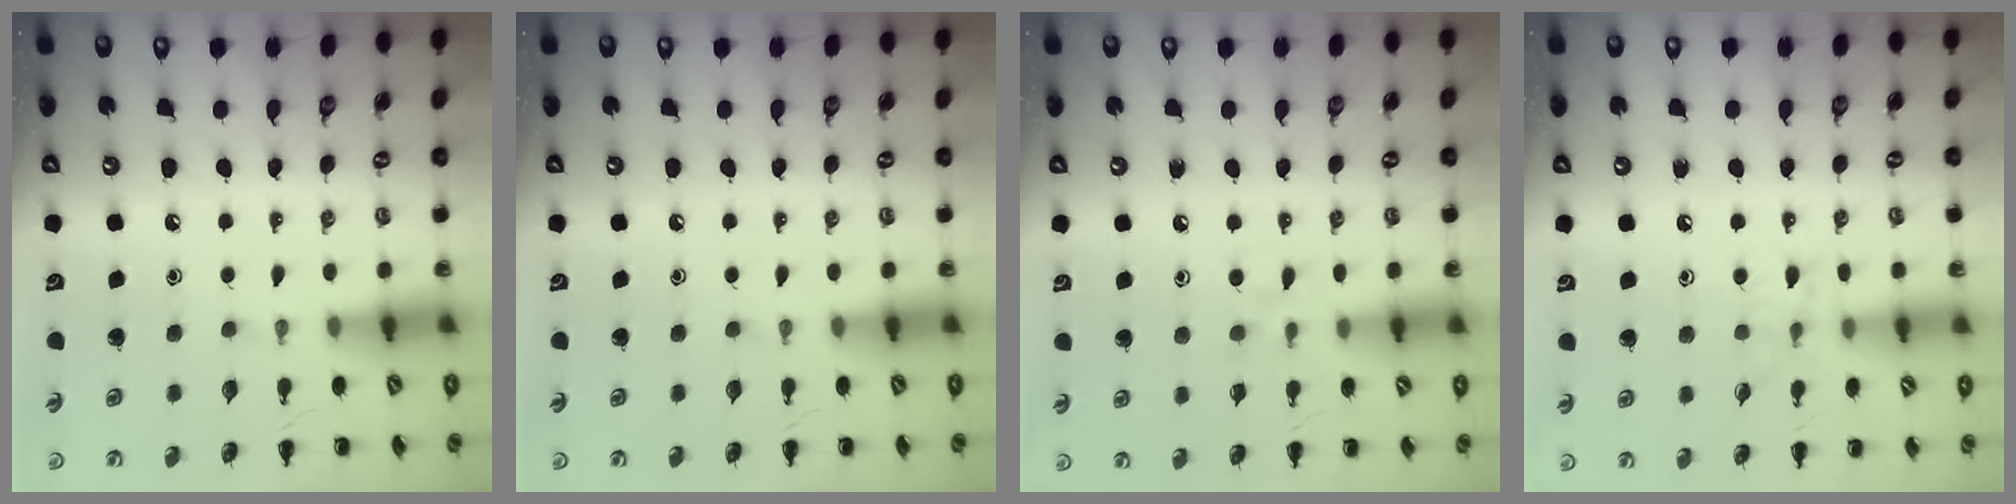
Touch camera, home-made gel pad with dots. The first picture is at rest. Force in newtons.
{"total": 0.0}
{"total": 4.2, "press": 3.7, "slide": 1.9}
{"total": 6.4, "press": 6.2, "slide": 1.5}